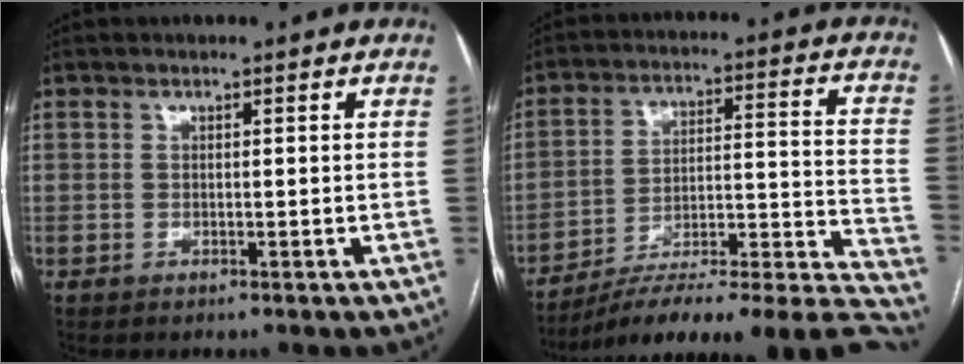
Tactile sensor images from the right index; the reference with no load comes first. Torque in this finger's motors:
{"motor_torque": [-0.47, -1.67, 0.31, 0.11]}